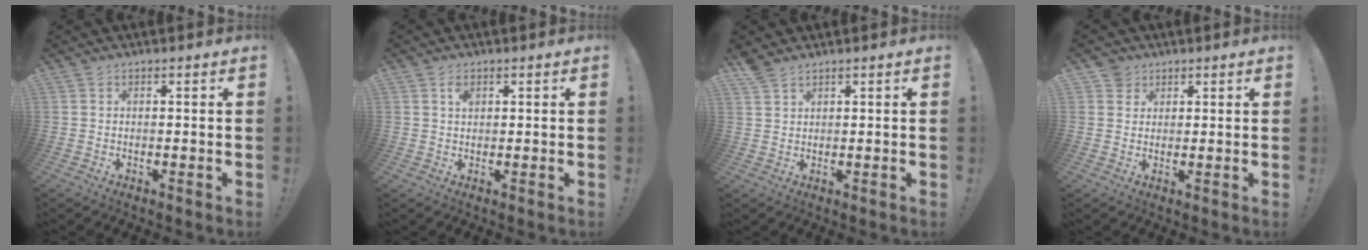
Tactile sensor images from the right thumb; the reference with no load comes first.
{"total": 2.1, "force": [0.9, 1.3, 1.4], "torque": [-0.014, -0.004, 0.013]}
{"total": 3.3, "force": [2.9, 1.1, 1.1], "torque": [-0.020, -0.015, 0.054]}
{"total": 4.1, "force": [2.6, 3.1, 0.3], "torque": [-0.002, -0.007, 0.048]}